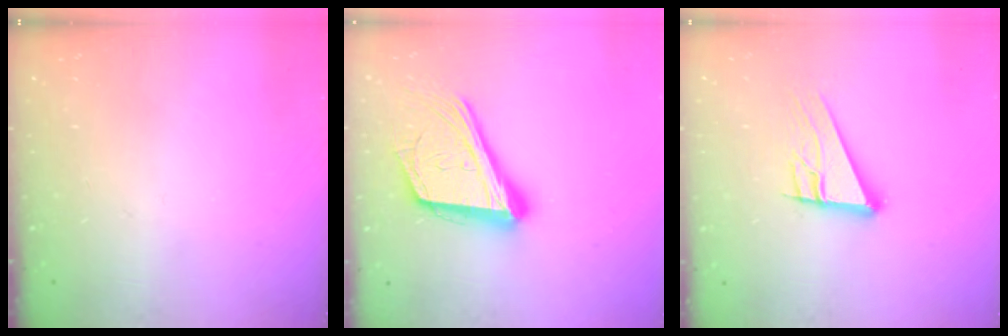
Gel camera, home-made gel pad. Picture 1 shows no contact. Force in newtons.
{"total": 23.2, "press": 22.7, "slide": 5.0}
{"total": 11.4, "press": 11.3, "slide": 2.0}